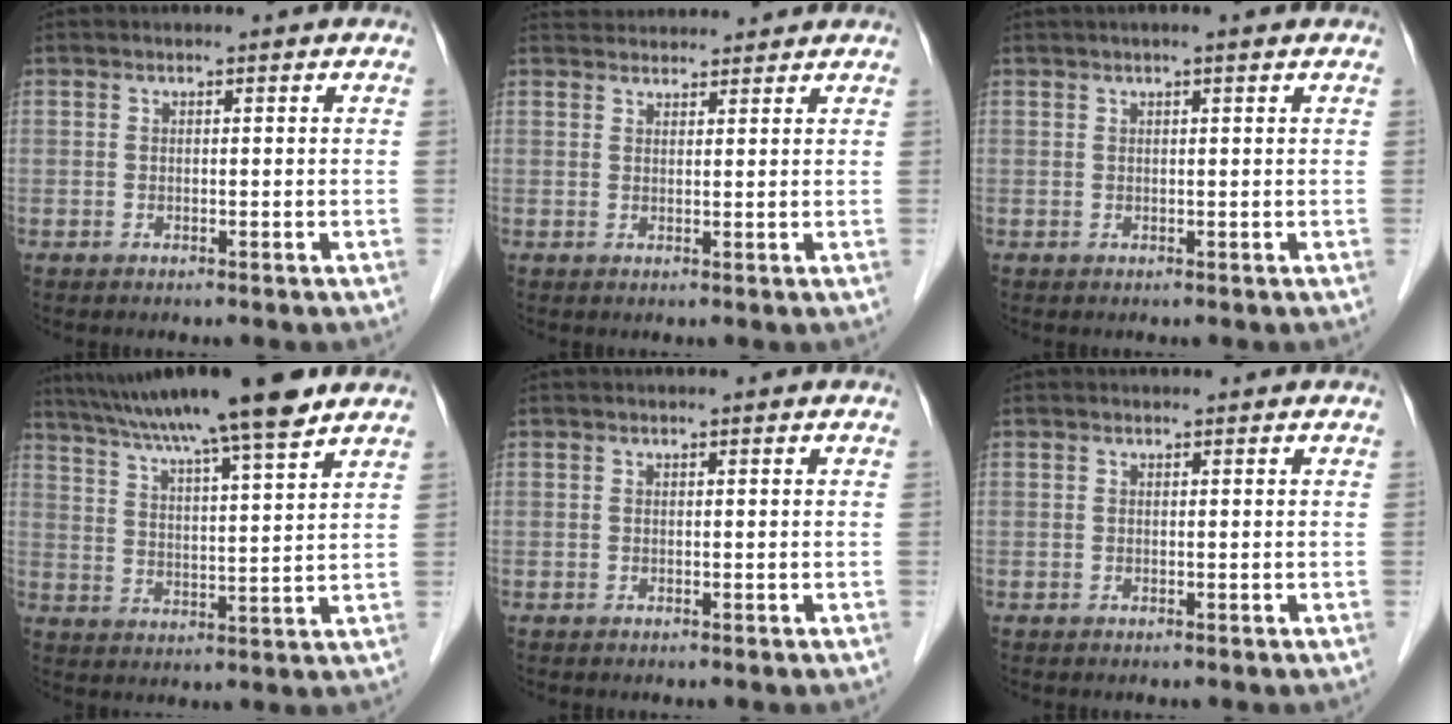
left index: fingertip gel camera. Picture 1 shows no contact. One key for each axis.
{"total": 6.0, "fx": 5.8, "fy": 0.9, "fz": 0.8, "tx": -0.012, "ty": 0.037, "tz": 0.084}
{"total": 2.2, "fx": 1.6, "fy": -0.2, "fz": 1.6, "tx": -0.023, "ty": 0.016, "tz": 0.027}
{"total": 17.3, "fx": 14.0, "fy": -0.2, "fz": 10.2, "tx": -0.173, "ty": 0.025, "tz": 0.217}
{"total": 0.0}
{"total": 0.6, "fx": 0.6, "fy": 0.0, "fz": 0.1, "tx": -0.004, "ty": 0.004, "tz": 0.006}